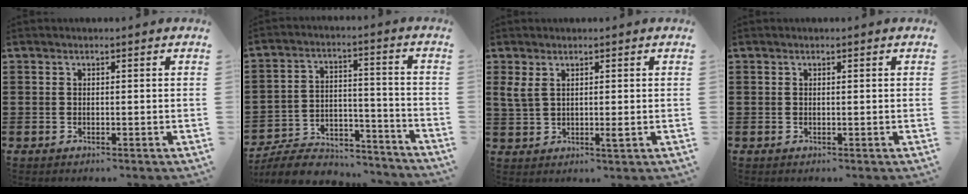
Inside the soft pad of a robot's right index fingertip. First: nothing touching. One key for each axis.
{"total": 7.6, "fx": -7.2, "fy": 1.9, "fz": 1.8, "tx": -0.034, "ty": 0.020, "tz": -0.139}
{"total": 3.5, "fx": 0.8, "fy": 1.3, "fz": 3.1, "tx": -0.085, "ty": -0.008, "tz": 0.008}
{"total": 0.0}